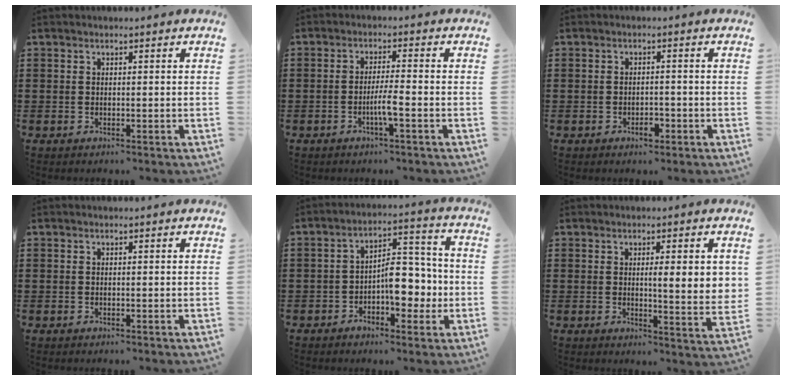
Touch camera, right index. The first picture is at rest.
{"total": 3.7, "force": [-1.5, 0.0, 3.4], "torque": [-0.068, -0.007, -0.031]}
{"total": 2.1, "force": [-1.2, 1.0, 1.4], "torque": [-0.029, 0.001, -0.024]}
{"total": 0.0}
{"total": 7.7, "force": [-1.6, 4.6, 6.0], "torque": [-0.074, 0.003, -0.033]}
{"total": 5.0, "force": [1.0, 0.7, 4.9], "torque": [-0.078, -0.008, 0.010]}